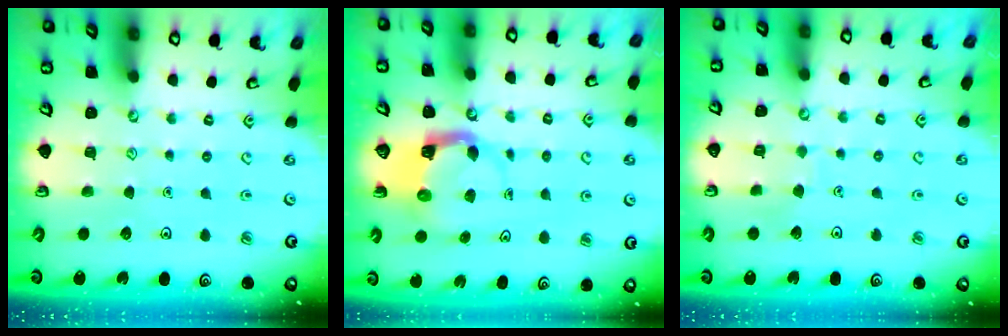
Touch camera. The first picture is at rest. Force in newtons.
{"total": 4.0, "press": 4.0, "slide": 0.2}
{"total": 2.9, "press": 2.9, "slide": 0.2}